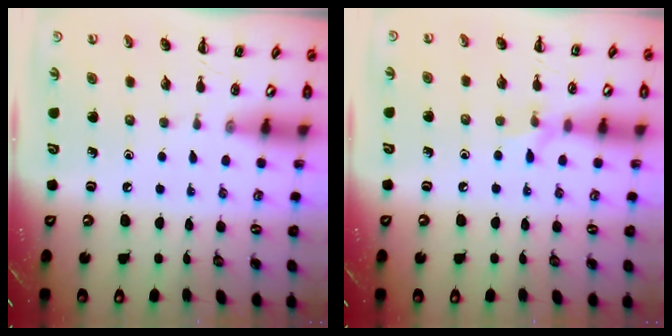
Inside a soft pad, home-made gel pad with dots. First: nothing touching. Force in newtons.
{"total": 4.9, "press": 4.7, "slide": 1.3}